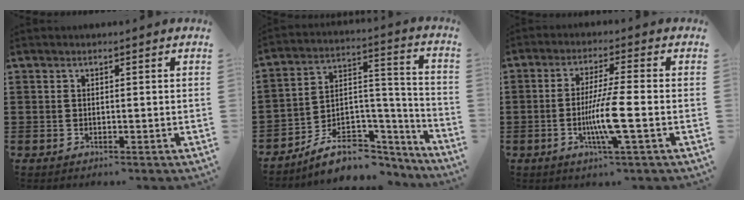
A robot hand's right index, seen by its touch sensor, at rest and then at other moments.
{"total": 9.8, "force": [-7.4, 5.1, 3.8], "torque": [-0.065, 0.027, -0.129]}
{"total": 7.7, "force": [-1.9, 0.1, 7.4], "torque": [-0.145, -0.019, -0.039]}